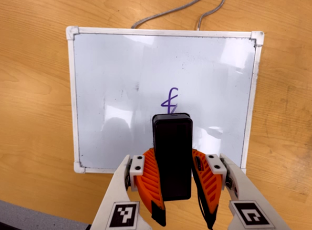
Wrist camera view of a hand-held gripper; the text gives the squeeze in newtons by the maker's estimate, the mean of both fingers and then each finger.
{"total": 7.1, "left": 6.4, "right": 7.7}